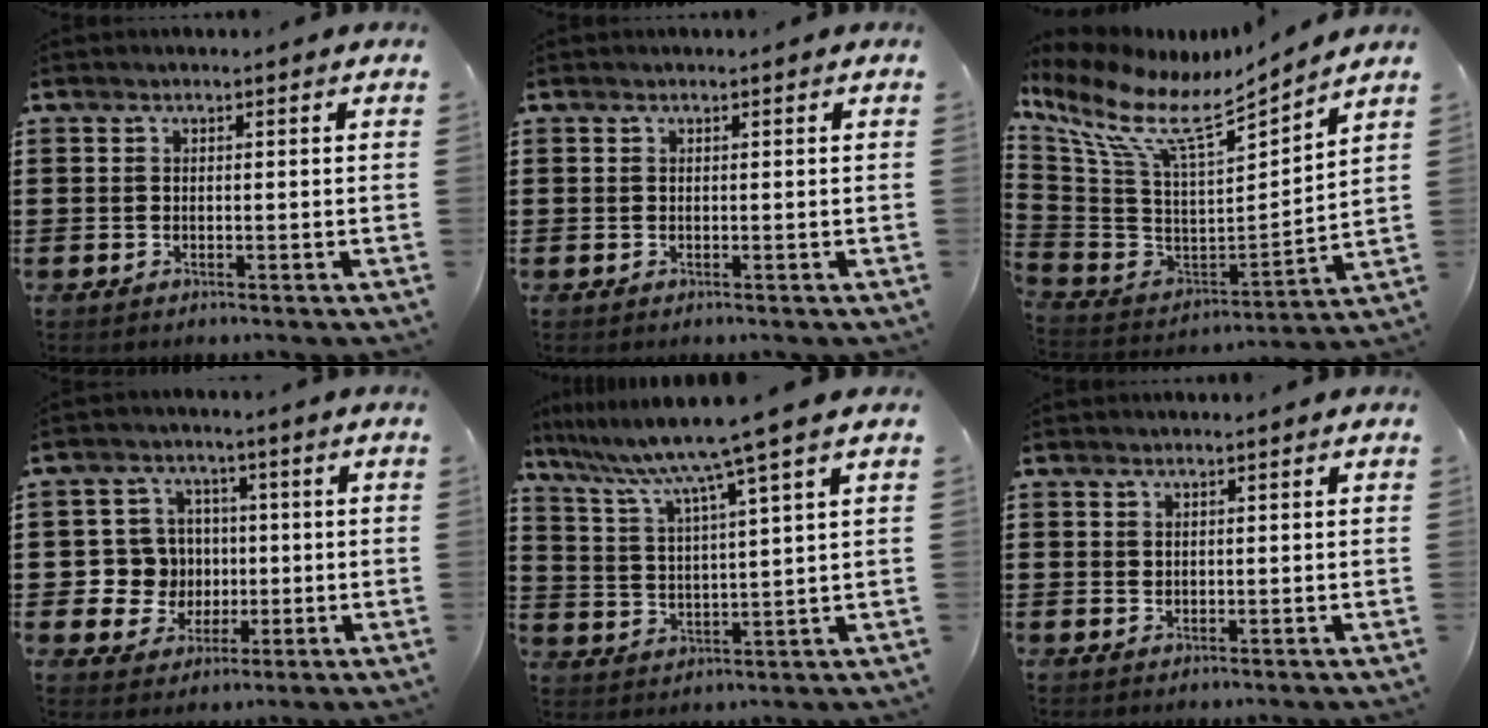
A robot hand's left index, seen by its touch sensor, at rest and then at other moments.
{"total": 0.0}
{"total": 9.6, "force": [7.0, 2.3, 6.2], "torque": [-0.148, -0.058, 0.117]}
{"total": 7.0, "force": [0.3, 6.9, 1.2], "torque": [-0.047, 0.013, 0.011]}
{"total": 8.7, "force": [6.7, -1.4, 5.3], "torque": [-0.126, -0.043, 0.107]}
{"total": 0.8, "force": [0.7, 0.4, 0.2], "torque": [-0.005, 0.002, 0.013]}